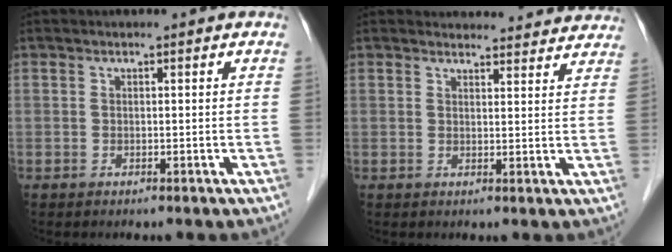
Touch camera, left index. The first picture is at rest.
{"total": 11.6, "force": [11.2, 2.6, 1.2], "torque": [0.020, 0.008, 0.107]}